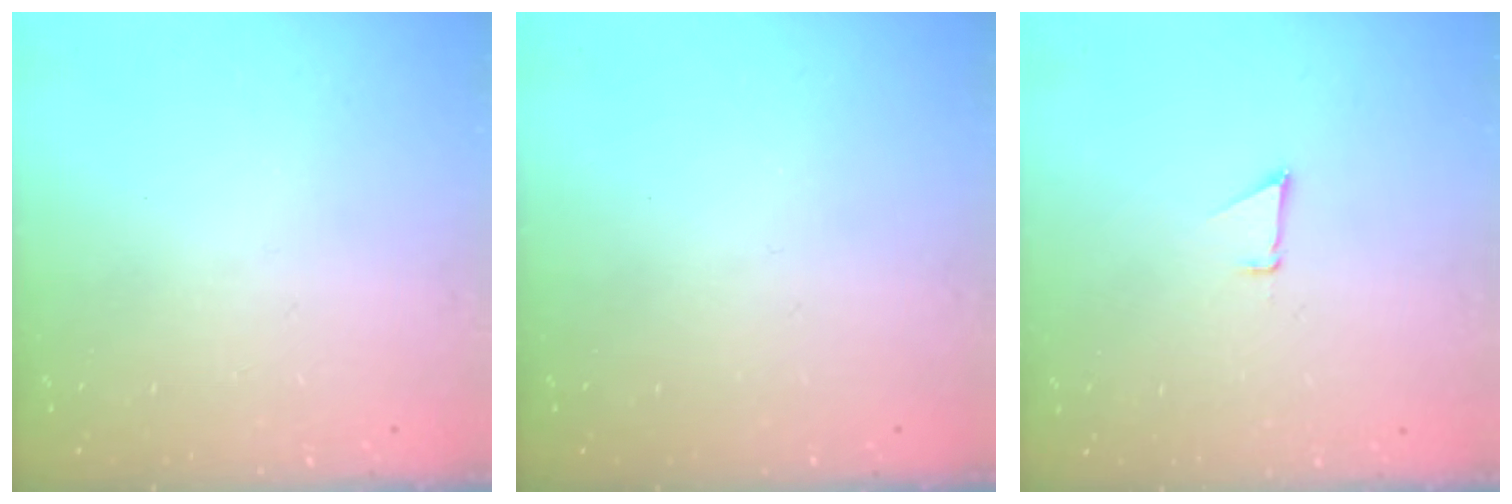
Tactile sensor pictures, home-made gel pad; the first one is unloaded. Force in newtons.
{"total": 0.0}
{"total": 0.8, "press": 0.8, "slide": 0.1}